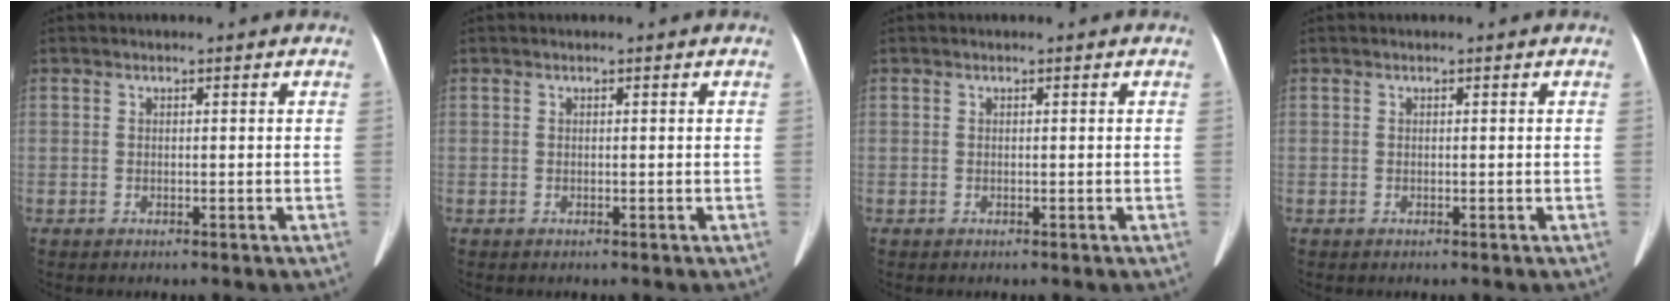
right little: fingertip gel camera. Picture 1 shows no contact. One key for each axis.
{"total": 0.0}
{"total": 0.0}
{"total": 0.0}